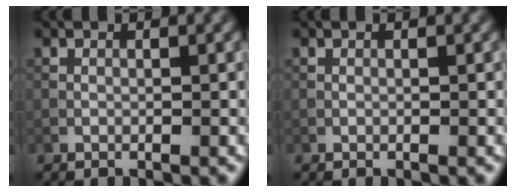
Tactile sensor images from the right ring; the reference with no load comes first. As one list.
[{"total": 0.0}]